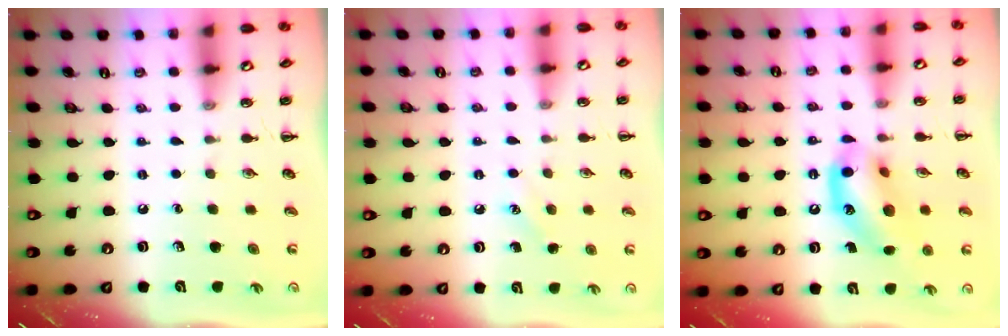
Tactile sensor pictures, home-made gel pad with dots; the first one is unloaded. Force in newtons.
{"total": 5.3, "press": 5.2, "slide": 1.3}
{"total": 14.8, "press": 14.4, "slide": 3.3}